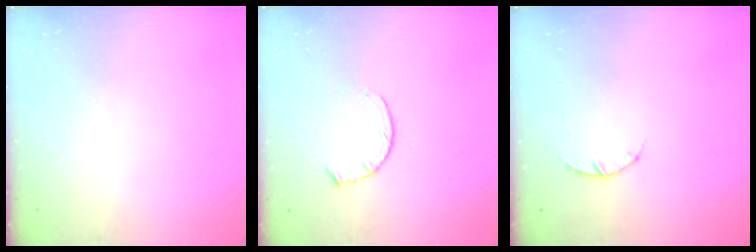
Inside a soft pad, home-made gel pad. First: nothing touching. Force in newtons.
{"total": 4.6, "press": 4.6, "slide": 0.5}
{"total": 2.9, "press": 2.9, "slide": 0.5}